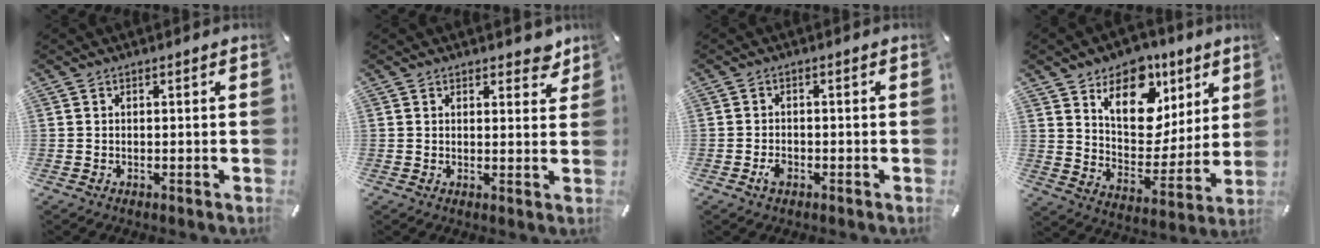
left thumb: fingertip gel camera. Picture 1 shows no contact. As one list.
[{"total": 3.4, "force": [2.6, 2.1, 1.0], "torque": [0.006, -0.014, 0.041]}, {"total": 2.2, "force": [-1.0, 1.5, 1.3], "torque": [-0.023, 0.004, -0.018]}, {"total": 15.8, "force": [8.1, 11.1, 7.8], "torque": [-0.112, -0.050, 0.146]}]